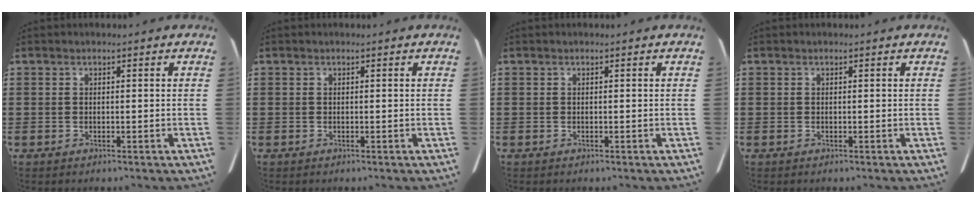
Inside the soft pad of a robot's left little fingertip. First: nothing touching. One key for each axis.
{"total": 0.0}
{"total": 0.0}
{"total": 0.0}